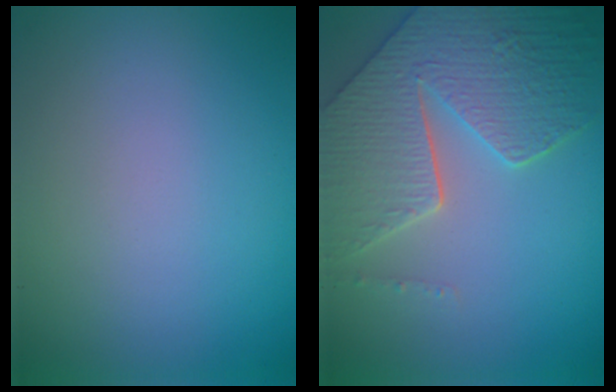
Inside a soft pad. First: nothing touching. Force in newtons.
{"total": 8.3, "press": 6.1, "slide": 5.6}